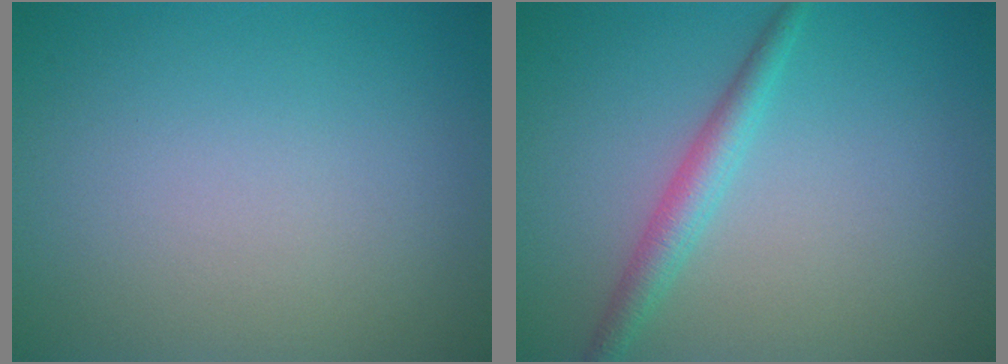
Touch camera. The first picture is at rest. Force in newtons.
{"total": 2.4, "press": 2.4, "slide": 0.1}